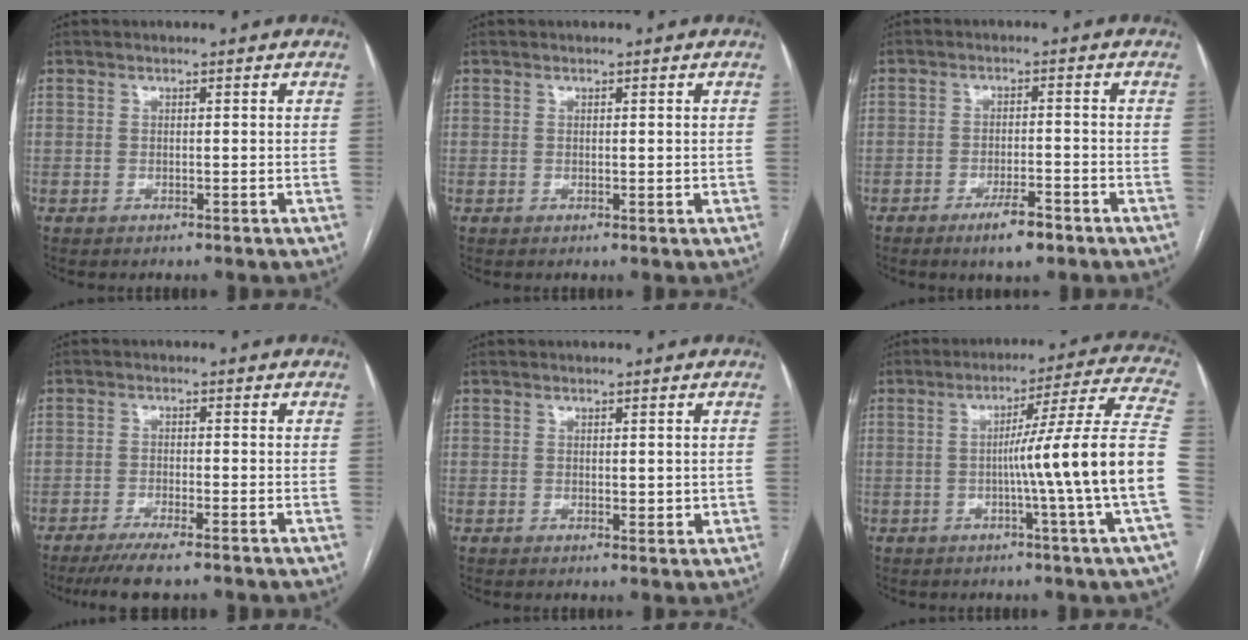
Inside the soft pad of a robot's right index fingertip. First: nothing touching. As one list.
[{"total": 0.8, "force": [0.3, 0.4, 0.7], "torque": [-0.011, -0.004, 0.007]}, {"total": 5.0, "force": [-3.4, 1.0, 3.6], "torque": [-0.064, -0.003, -0.053]}, {"total": 6.2, "force": [-4.8, 0.2, 3.8], "torque": [-0.062, -0.015, -0.080]}, {"total": 1.9, "force": [0.3, 1.0, 1.6], "torque": [-0.020, -0.006, 0.008]}, {"total": 16.5, "force": [-2.8, -3.2, 15.9], "torque": [-0.218, 0.001, -0.050]}]